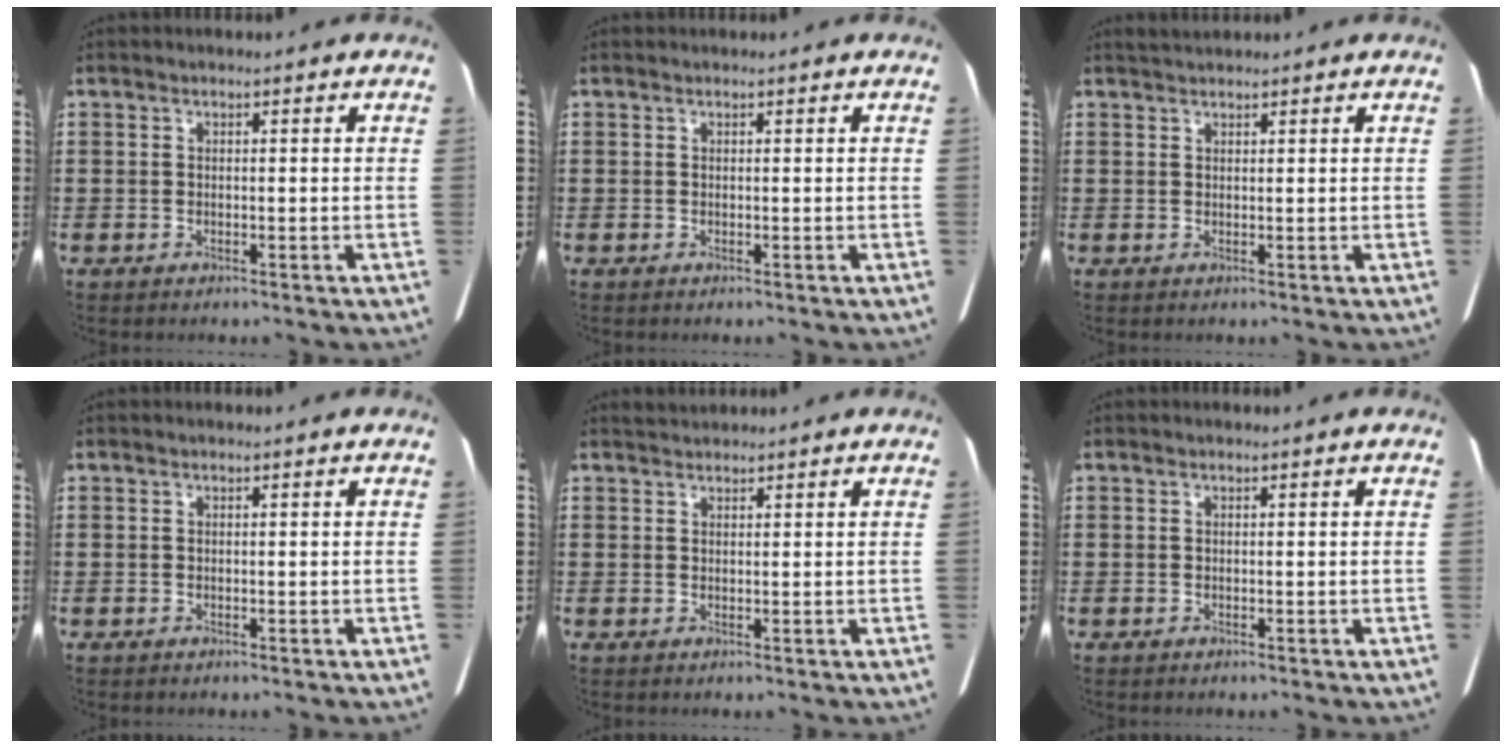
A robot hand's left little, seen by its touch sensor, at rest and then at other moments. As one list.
[{"total": 0.0}, {"total": 1.2, "force": [1.2, 0.1, 0.2], "torque": [-0.006, 0.002, 0.022]}, {"total": 0.0}, {"total": 1.2, "force": [1.2, 0.2, 0.0], "torque": [-0.002, 0.004, 0.022]}, {"total": 0.0}]